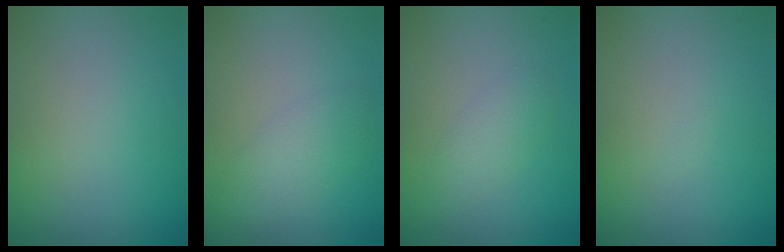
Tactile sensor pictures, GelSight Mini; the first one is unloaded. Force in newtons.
{"total": 2.5, "press": 2.5, "slide": 0.1}
{"total": 1.9, "press": 1.9, "slide": 0.2}
{"total": 0.0}